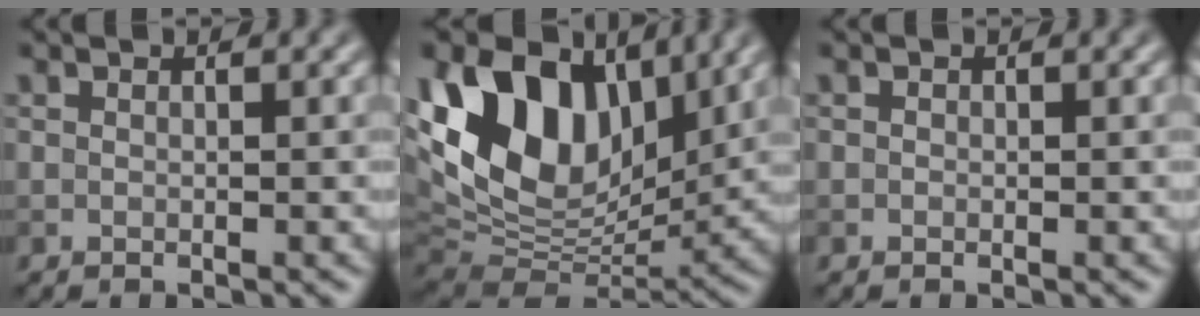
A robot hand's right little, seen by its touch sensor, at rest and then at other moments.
{"total": 14.9, "force": [5.5, 9.5, 10.1], "torque": [-0.203, 0.015, 0.104]}
{"total": 0.0}